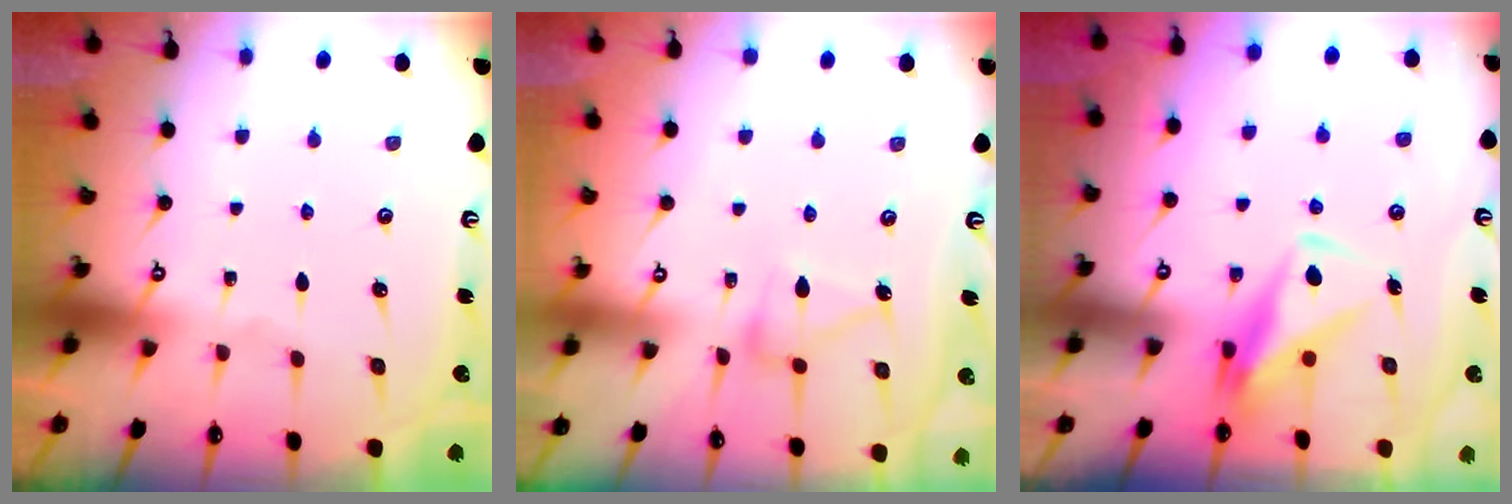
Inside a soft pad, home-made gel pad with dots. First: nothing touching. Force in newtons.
{"total": 10.4, "press": 10.4, "slide": 0.6}
{"total": 9.9, "press": 9.9, "slide": 0.6}